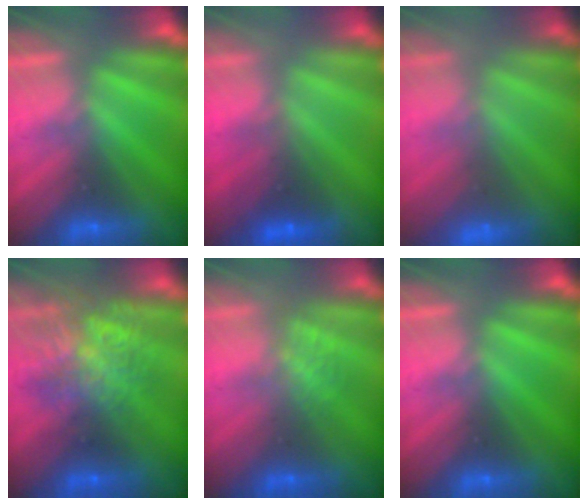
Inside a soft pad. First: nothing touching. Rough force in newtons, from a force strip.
{"total": 2.1}
{"total": 2.9}
{"total": 9.3}
{"total": 1.0}
{"total": 0.0}